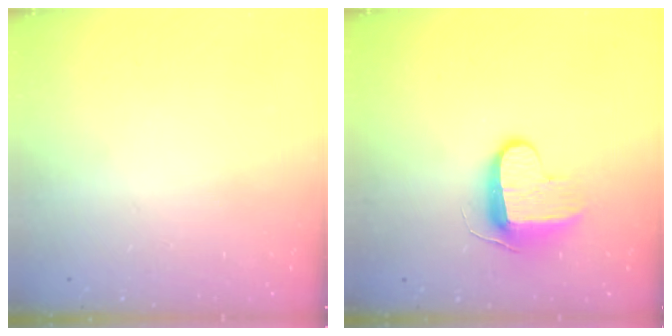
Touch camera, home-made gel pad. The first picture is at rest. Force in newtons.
{"total": 9.2, "press": 9.2, "slide": 0.9}